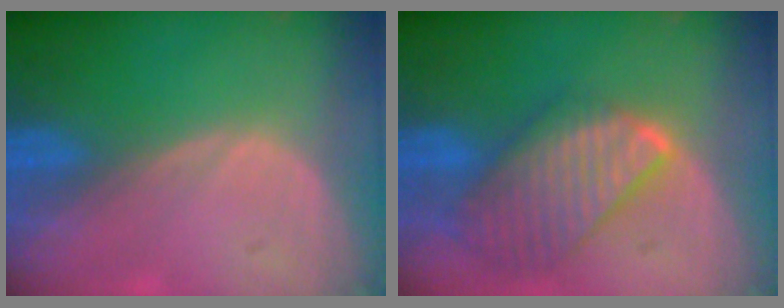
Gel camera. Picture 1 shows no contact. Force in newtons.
{"total": 9.7, "press": 8.3, "slide": 5.0}